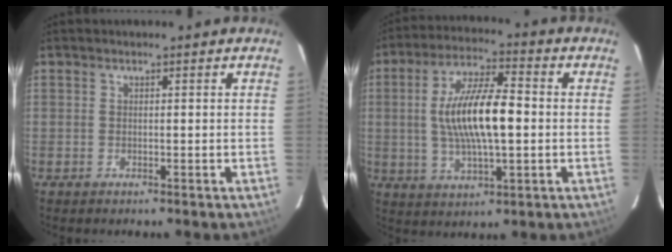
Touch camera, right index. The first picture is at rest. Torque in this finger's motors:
{"motor_torque": [0.91, -0.32, 1.01, 0.18]}